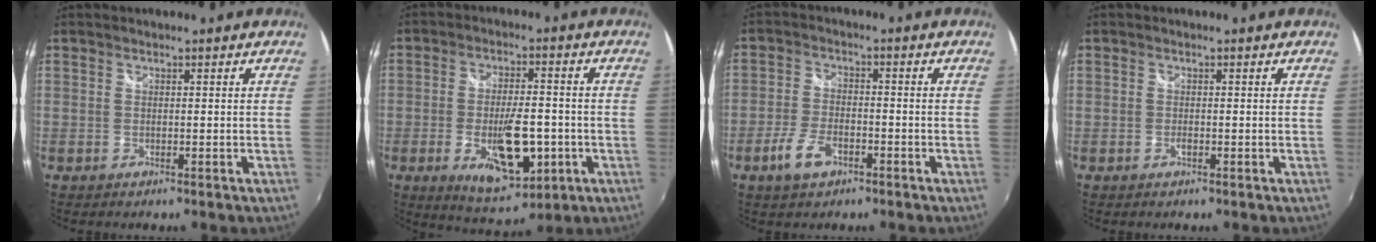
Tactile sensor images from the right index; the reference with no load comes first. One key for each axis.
{"total": 13.6, "fx": -4.1, "fy": 5.4, "fz": 11.7, "tx": -0.210, "ty": -0.020, "tz": -0.055}
{"total": 6.5, "fx": -3.7, "fy": 3.2, "fz": 4.3, "tx": -0.099, "ty": -0.004, "tz": -0.066}
{"total": 0.8, "fx": -0.4, "fy": 0.4, "fz": 0.5, "tx": -0.010, "ty": -0.002, "tz": -0.008}